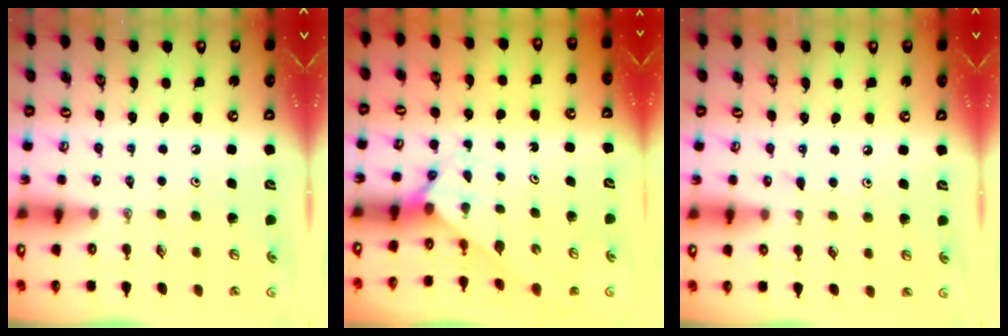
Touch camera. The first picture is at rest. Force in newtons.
{"total": 2.6, "press": 2.6, "slide": 0.3}
{"total": 3.8, "press": 3.7, "slide": 0.4}